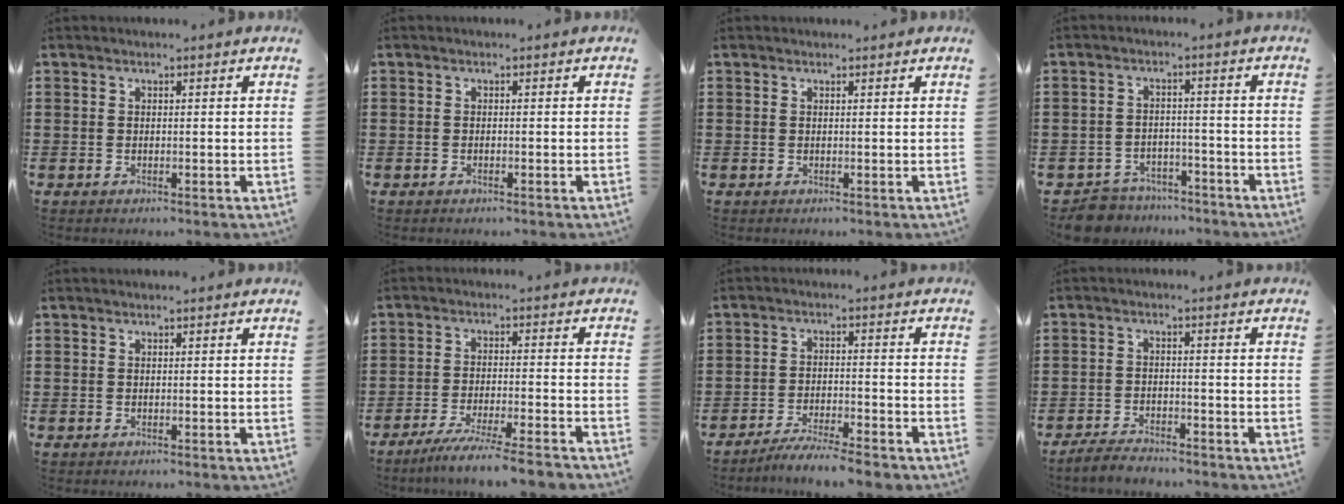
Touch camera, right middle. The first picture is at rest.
{"total": 0.5, "force": [-0.3, 0.0, 0.4], "torque": [-0.009, -0.005, -0.003]}
{"total": 0.0}
{"total": 5.9, "force": [-5.7, 1.5, 0.4], "torque": [-0.017, 0.014, -0.118]}
{"total": 0.0}
{"total": 6.0, "force": [-5.4, -0.4, 2.7], "torque": [-0.052, -0.016, -0.102]}
{"total": 4.8, "force": [-4.6, 0.1, 1.5], "torque": [-0.033, -0.004, -0.091]}
{"total": 3.1, "force": [-3.0, 0.6, 0.5], "torque": [-0.011, 0.008, -0.065]}